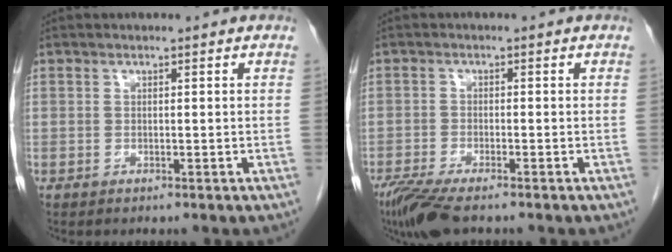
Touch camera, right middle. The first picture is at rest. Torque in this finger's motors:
{"motor_torque": [0.76, -0.59, 0.17, 0.07]}